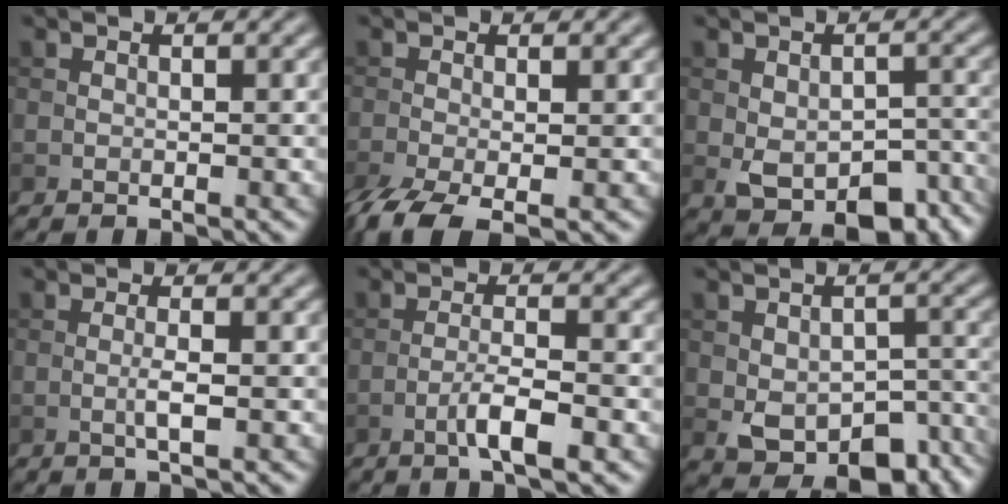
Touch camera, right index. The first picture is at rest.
{"total": 5.7, "force": [-3.3, 2.0, 4.1], "torque": [-0.095, -0.022, -0.066]}
{"total": 7.8, "force": [-3.4, 4.3, 5.5], "torque": [-0.084, -0.022, -0.036]}
{"total": 1.6, "force": [-0.3, 0.1, 1.5], "torque": [-0.032, -0.001, -0.009]}
{"total": 3.5, "force": [-1.7, 0.6, 3.0], "torque": [-0.056, 0.007, -0.035]}
{"total": 9.0, "force": [-4.1, 5.1, 6.2], "torque": [-0.092, -0.023, -0.045]}